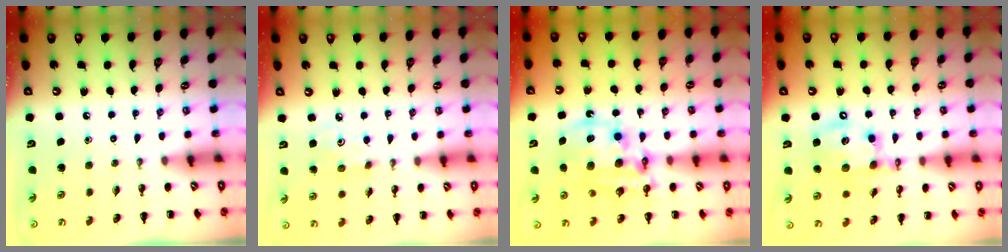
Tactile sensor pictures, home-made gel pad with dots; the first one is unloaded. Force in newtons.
{"total": 2.7, "press": 2.7, "slide": 0.3}
{"total": 13.5, "press": 13.2, "slide": 3.1}
{"total": 14.7, "press": 14.3, "slide": 3.2}